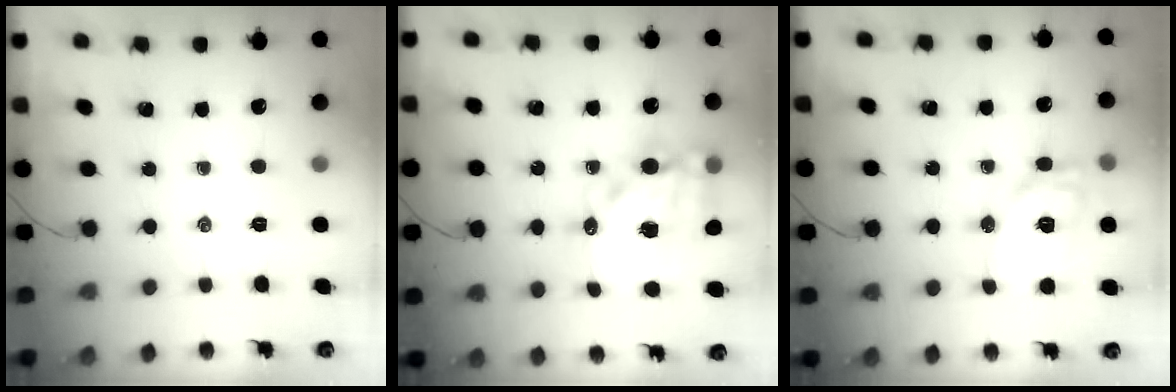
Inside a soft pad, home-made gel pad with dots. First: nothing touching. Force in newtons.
{"total": 16.5, "press": 16.2, "slide": 3.4}
{"total": 12.2, "press": 12.1, "slide": 1.2}